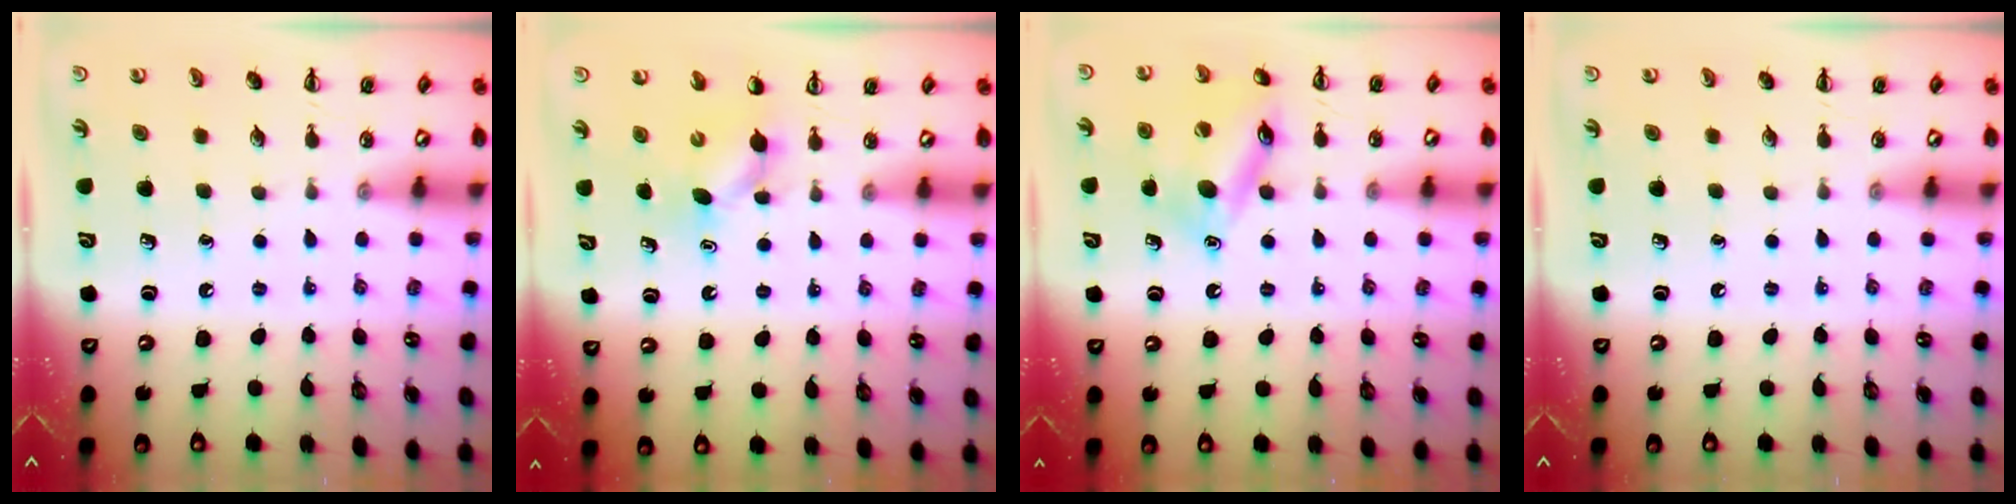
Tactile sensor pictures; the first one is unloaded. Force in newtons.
{"total": 3.4, "press": 3.3, "slide": 0.8}
{"total": 14.2, "press": 14.2, "slide": 1.4}
{"total": 0.0}